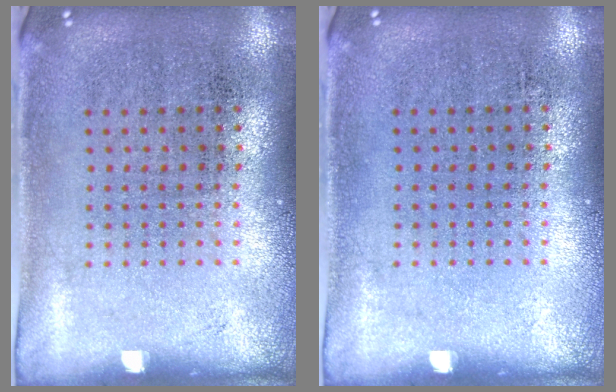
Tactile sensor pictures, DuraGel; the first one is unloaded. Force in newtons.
{"total": 0.0}